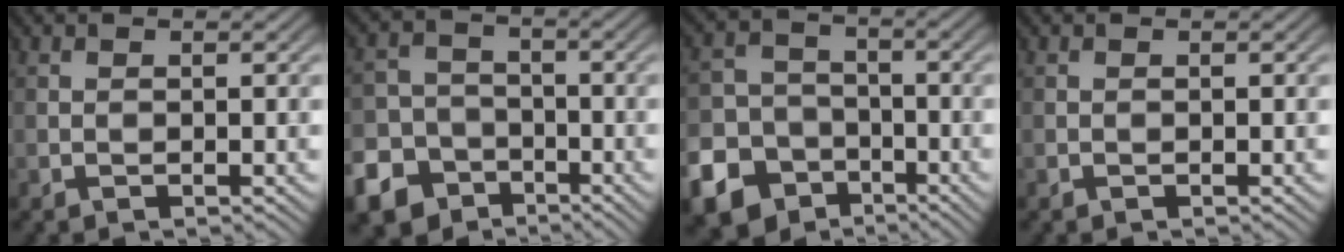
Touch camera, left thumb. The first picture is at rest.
{"total": 11.4, "force": [-6.7, 8.9, 2.6], "torque": [-0.084, -0.048, -0.129]}
{"total": 14.7, "force": [-8.0, 11.7, 3.8], "torque": [-0.127, -0.068, -0.142]}
{"total": 0.0}